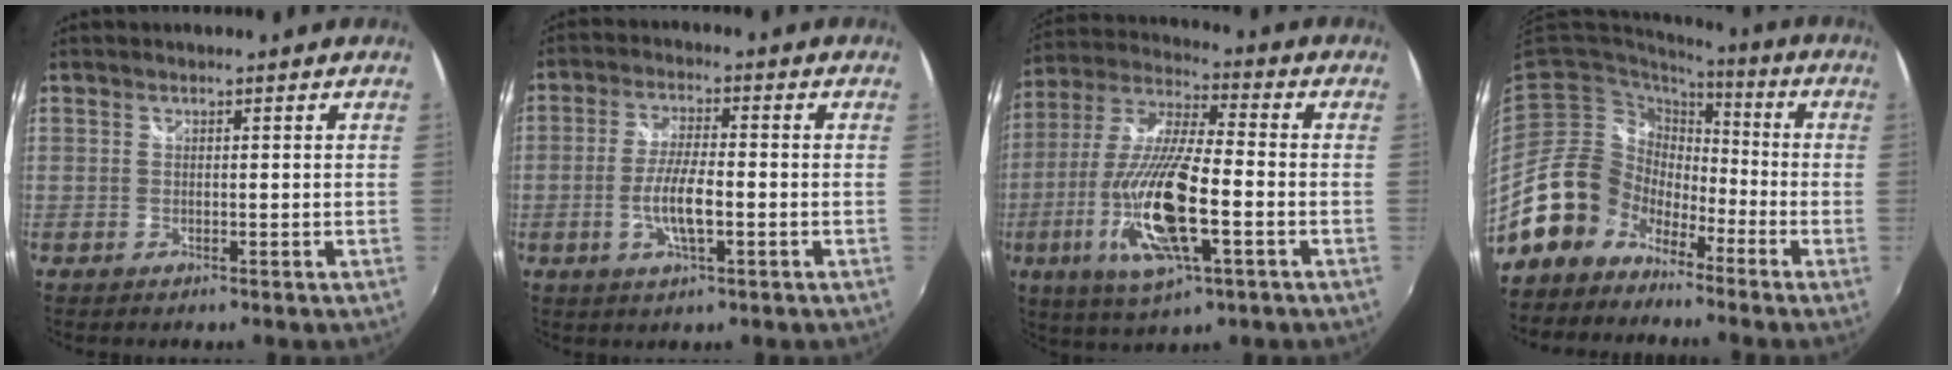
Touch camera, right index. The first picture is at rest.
{"total": 6.8, "force": [-2.0, 1.6, 6.2], "torque": [-0.124, -0.003, -0.037]}
{"total": 19.1, "force": [-6.0, 5.1, 17.4], "torque": [-0.358, -0.026, -0.111]}
{"total": 14.4, "force": [-9.1, 10.3, 4.2], "torque": [-0.093, 0.021, -0.162]}